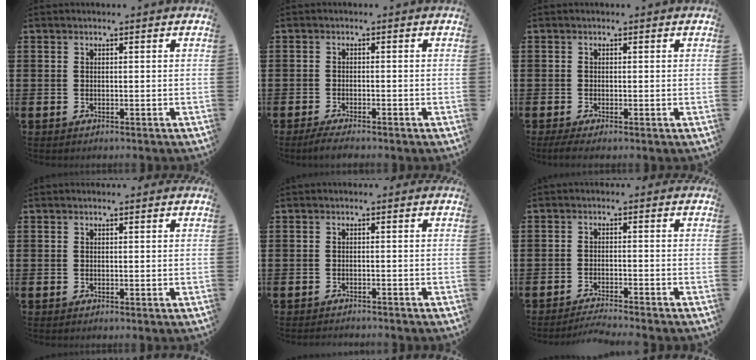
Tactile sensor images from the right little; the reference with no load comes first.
{"total": 1.7, "force": [-1.5, 0.1, 0.9], "torque": [-0.016, 0.003, -0.029]}
{"total": 0.9, "force": [-0.4, 0.1, 0.8], "torque": [-0.014, -0.002, -0.008]}
{"total": 0.0}
{"total": 1.0, "force": [-1.0, -0.1, -0.1], "torque": [0.000, 0.001, -0.021]}
{"total": 2.2, "force": [-2.1, -0.3, 0.3], "torque": [-0.005, 0.002, -0.043]}